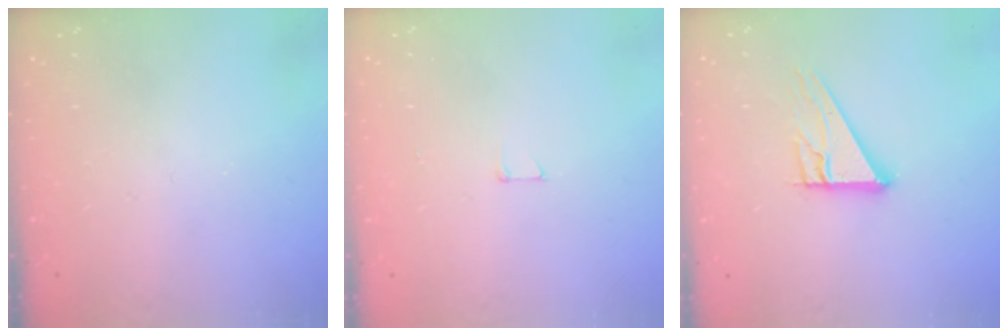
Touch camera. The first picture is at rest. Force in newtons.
{"total": 2.9, "press": 2.9, "slide": 0.2}
{"total": 10.7, "press": 10.7, "slide": 0.7}